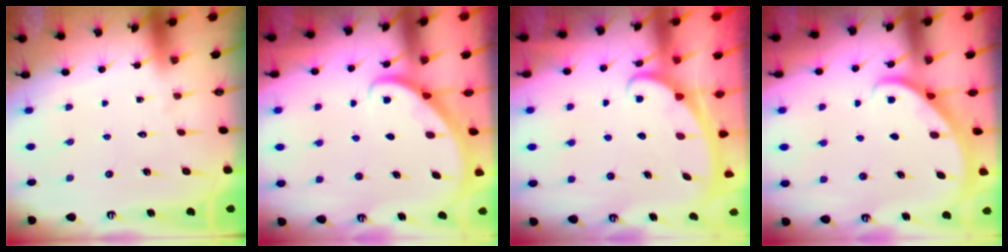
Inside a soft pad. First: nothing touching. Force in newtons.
{"total": 2.8, "press": 2.8, "slide": 0.2}
{"total": 2.3, "press": 2.3, "slide": 0.3}
{"total": 2.4, "press": 2.4, "slide": 0.2}